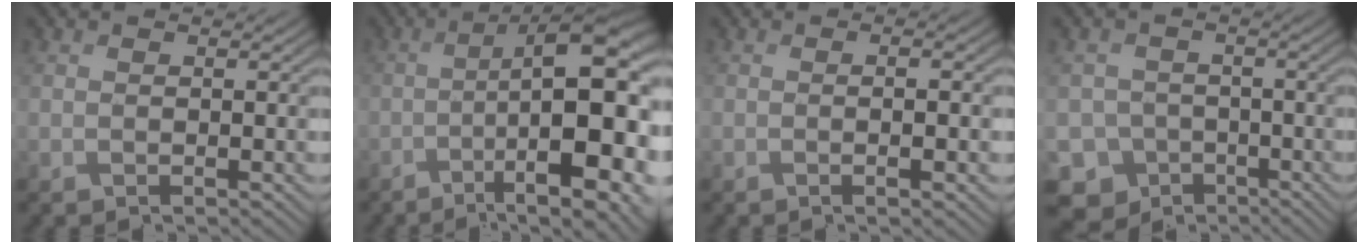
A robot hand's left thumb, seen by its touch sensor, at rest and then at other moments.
{"total": 17.8, "force": [-4.9, 5.6, 16.2], "torque": [-0.209, -0.003, -0.060]}
{"total": 2.9, "force": [-0.4, 0.6, 2.8], "torque": [-0.048, 0.002, -0.009]}
{"total": 9.2, "force": [-5.7, 7.1, 1.6], "torque": [-0.043, -0.022, -0.100]}